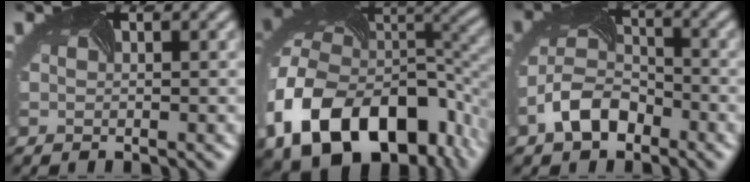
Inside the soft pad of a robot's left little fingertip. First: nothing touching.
{"total": 15.7, "force": [-5.0, 11.0, 10.0], "torque": [-0.209, -0.032, -0.062]}
{"total": 4.1, "force": [-2.5, 2.7, 1.8], "torque": [-0.046, 0.010, -0.056]}